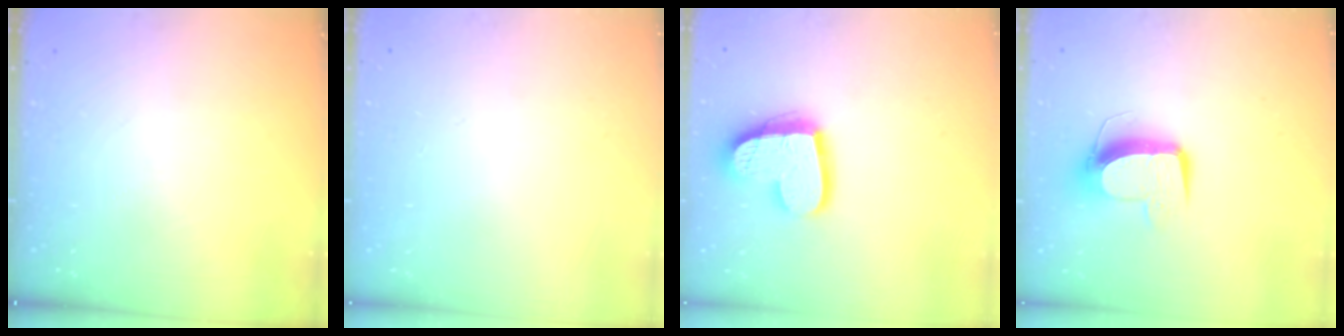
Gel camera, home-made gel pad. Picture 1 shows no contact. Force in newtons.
{"total": 0.0}
{"total": 15.9, "press": 15.9, "slide": 1.2}
{"total": 9.8, "press": 9.8, "slide": 0.5}